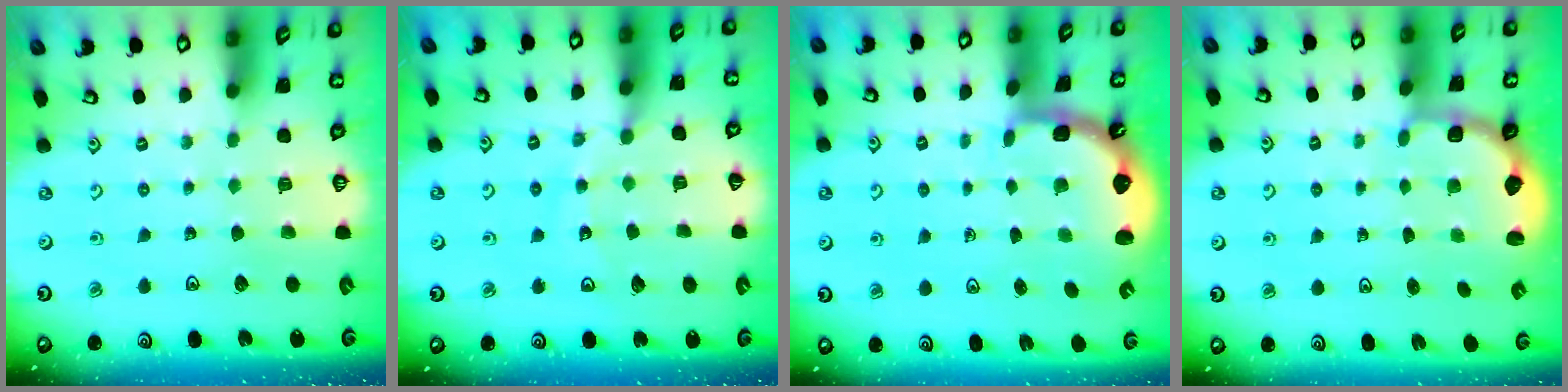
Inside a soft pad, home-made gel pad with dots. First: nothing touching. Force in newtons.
{"total": 11.5, "press": 11.4, "slide": 1.3}
{"total": 2.4, "press": 1.7, "slide": 1.8}
{"total": 2.6, "press": 2.1, "slide": 1.5}